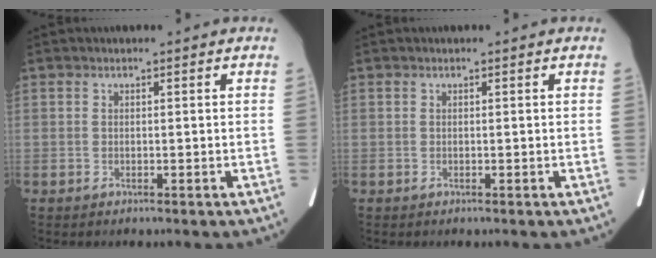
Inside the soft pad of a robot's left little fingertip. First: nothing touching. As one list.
[{"total": 0.0}]